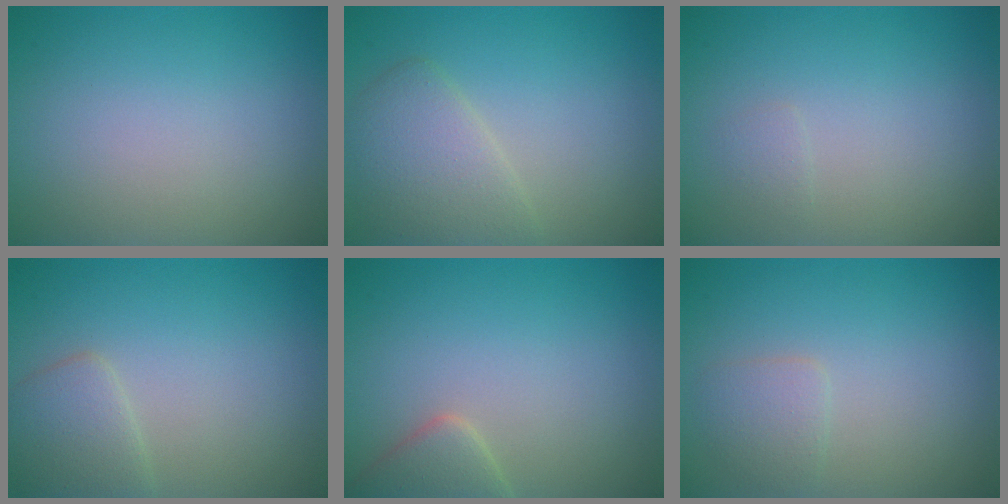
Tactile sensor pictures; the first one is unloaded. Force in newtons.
{"total": 3.7, "press": 3.7, "slide": 0.3}
{"total": 0.6, "press": 0.6, "slide": 0.1}
{"total": 2.6, "press": 2.6, "slide": 0.1}
{"total": 2.7, "press": 2.7, "slide": 0.2}
{"total": 1.6, "press": 1.6, "slide": 0.1}